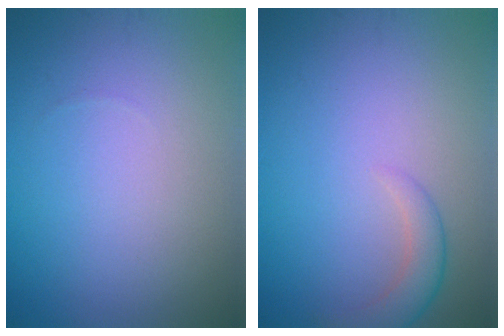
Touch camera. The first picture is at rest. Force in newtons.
{"total": 2.6, "press": 2.6, "slide": 0.2}